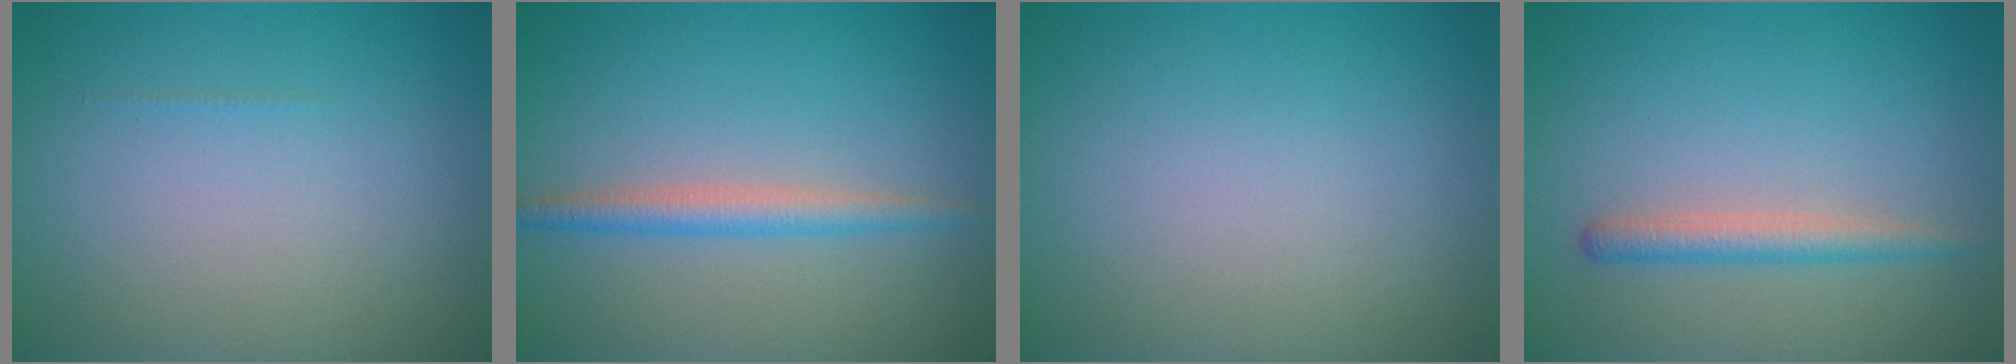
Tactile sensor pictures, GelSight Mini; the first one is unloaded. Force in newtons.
{"total": 2.3, "press": 2.3, "slide": 0.1}
{"total": 0.0}
{"total": 2.2, "press": 2.2, "slide": 0.0}